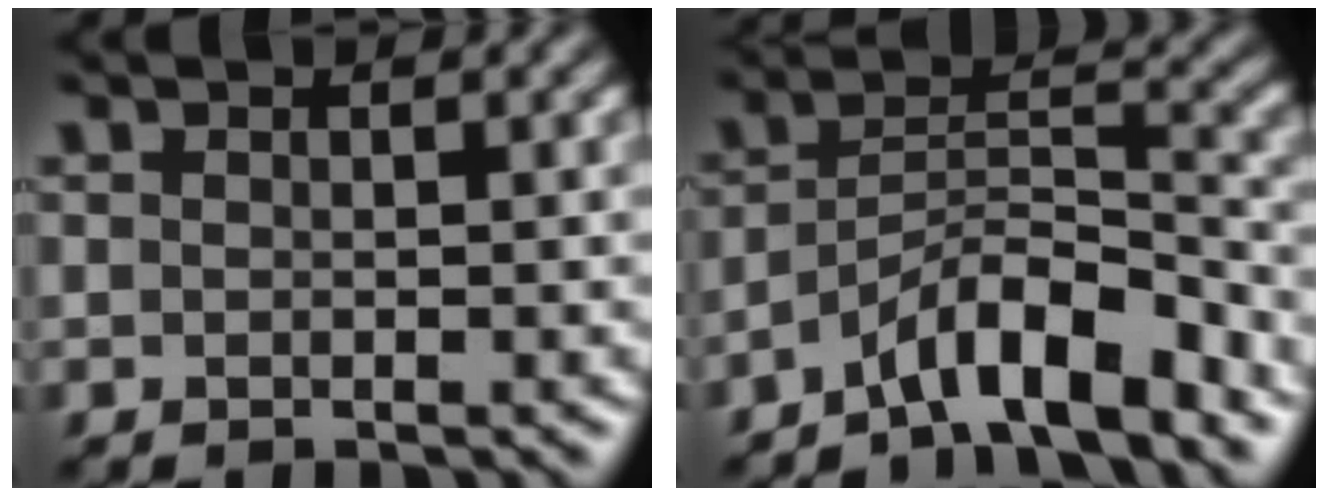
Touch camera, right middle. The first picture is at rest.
{"total": 6.7, "force": [-5.0, 1.5, 4.3], "torque": [-0.067, 0.011, -0.088]}